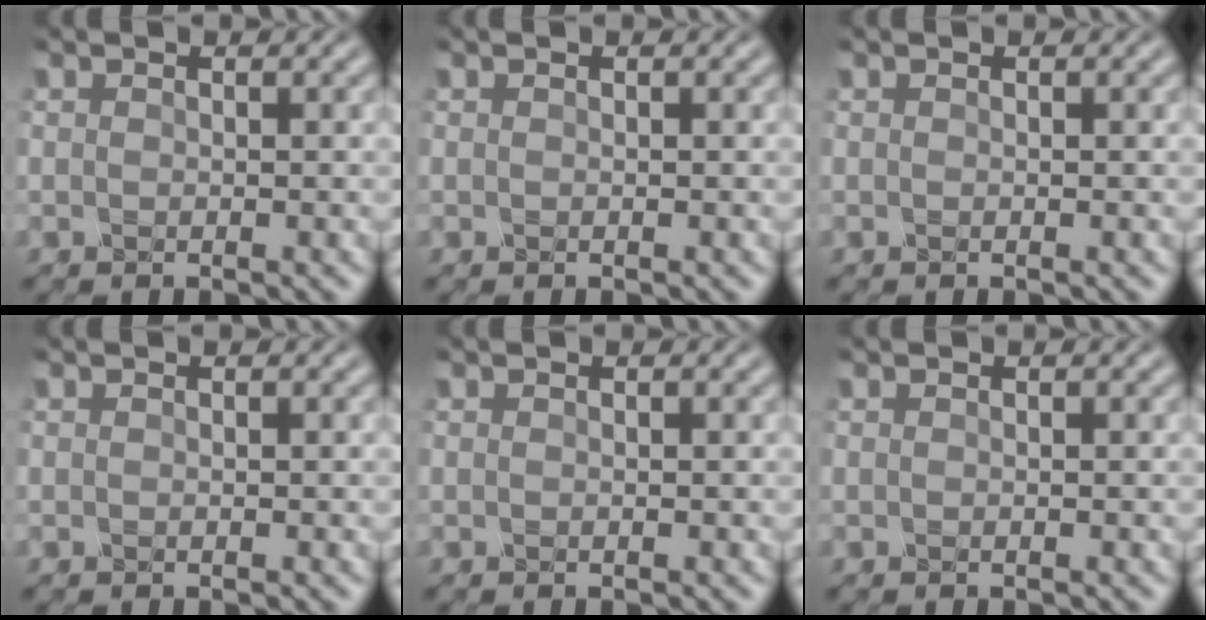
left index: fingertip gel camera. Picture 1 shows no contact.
{"total": 0.0}
{"total": 0.0}
{"total": 0.0}
{"total": 0.0}
{"total": 0.0}